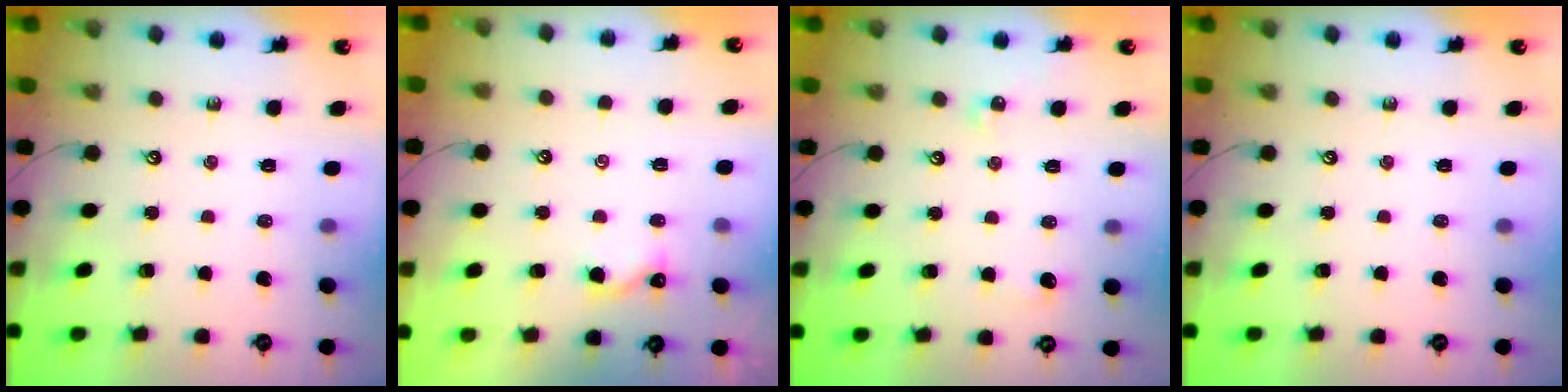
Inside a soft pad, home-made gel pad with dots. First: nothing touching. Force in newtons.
{"total": 1.7, "press": 1.7, "slide": 0.3}
{"total": 5.5, "press": 5.5, "slide": 0.7}
{"total": 0.0}